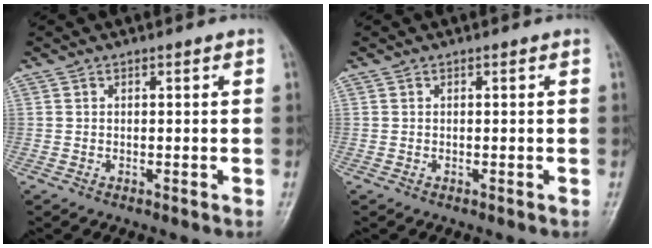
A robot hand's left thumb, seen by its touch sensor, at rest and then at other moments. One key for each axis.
{"total": 0.0}